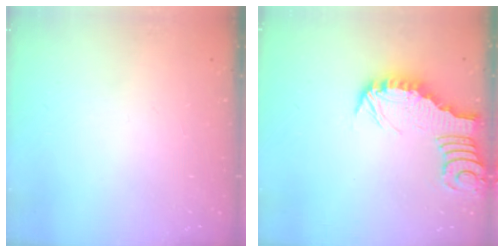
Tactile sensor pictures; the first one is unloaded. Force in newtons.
{"total": 2.6, "press": 2.6, "slide": 0.2}